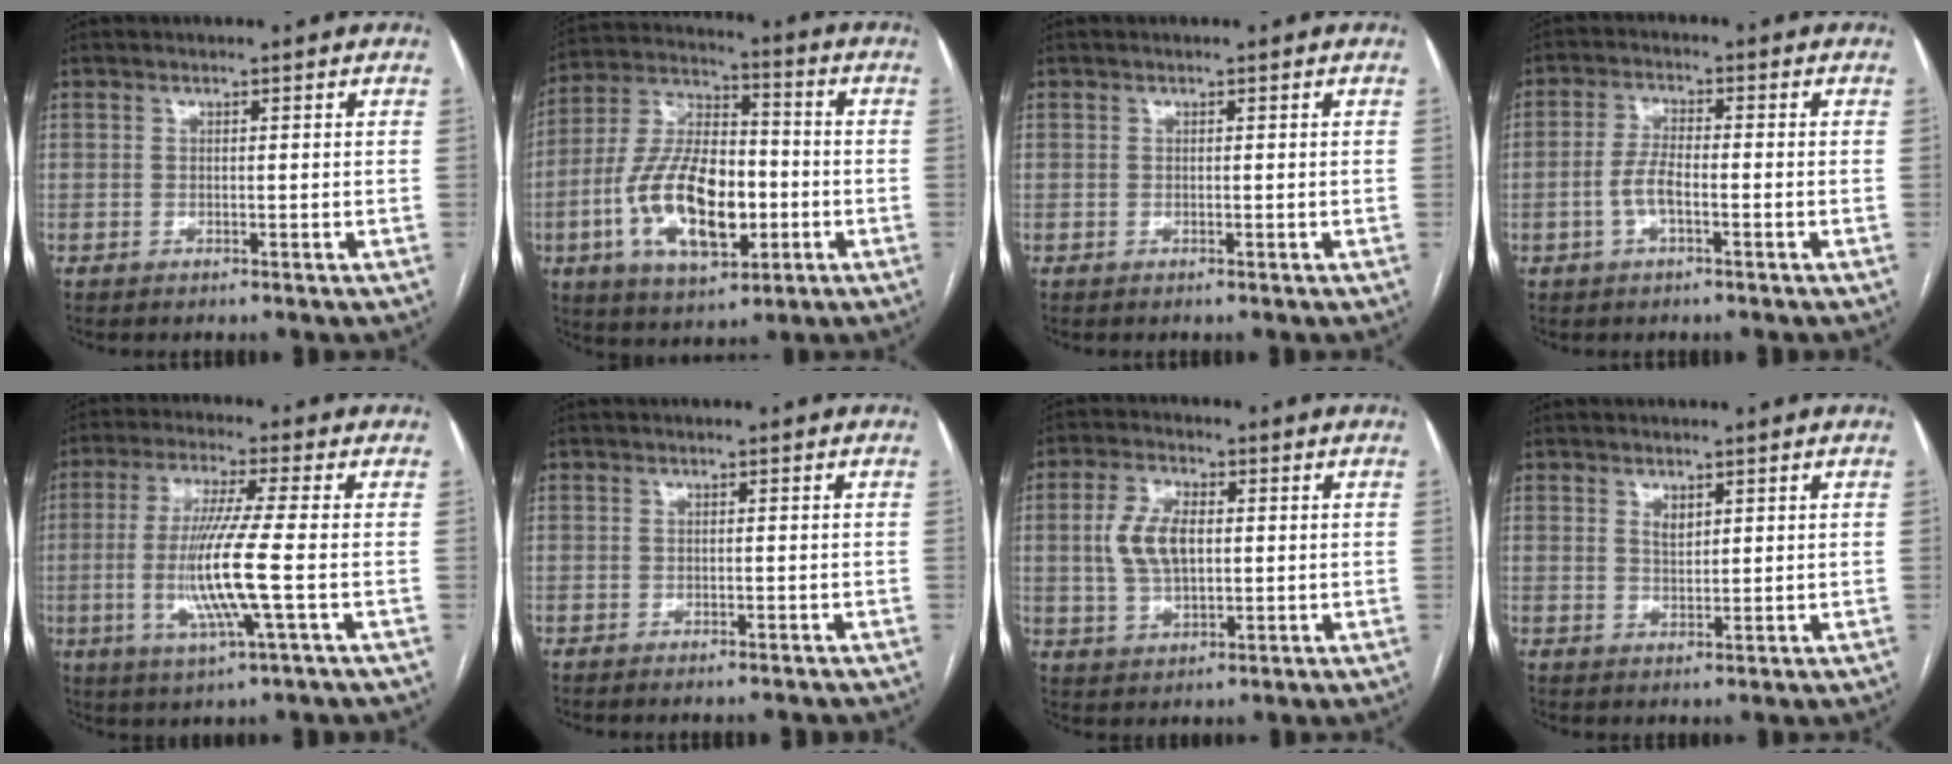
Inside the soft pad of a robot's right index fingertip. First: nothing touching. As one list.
[{"total": 16.6, "force": [-4.2, 7.3, 14.3], "torque": [-0.289, 0.011, -0.070]}, {"total": 0.0}, {"total": 4.2, "force": [-1.5, 1.2, 3.7], "torque": [-0.083, 0.008, -0.028]}, {"total": 10.9, "force": [-1.9, -0.7, 10.7], "torque": [-0.220, -0.015, -0.042]}, {"total": 2.8, "force": [-2.6, 0.2, 0.9], "torque": [-0.007, -0.003, -0.035]}, {"total": 7.6, "force": [0.9, 3.9, 6.4], "torque": [-0.143, 0.012, 0.020]}, {"total": 1.9, "force": [1.1, 1.0, 1.2], "torque": [-0.024, -0.002, 0.025]}]